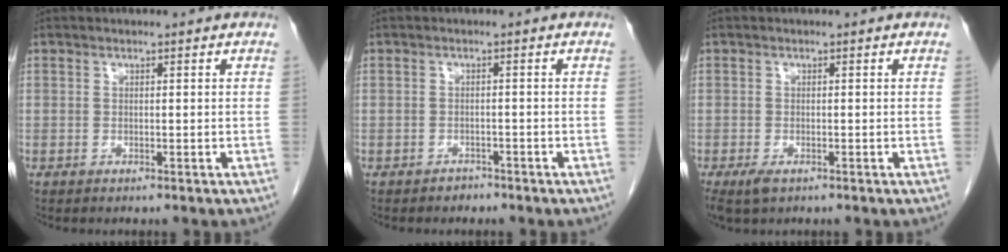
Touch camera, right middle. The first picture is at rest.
{"total": 1.3, "force": [-1.1, 0.7, 0.0], "torque": [-0.004, 0.002, -0.020]}
{"total": 2.6, "force": [-1.5, 1.1, 1.8], "torque": [-0.042, -0.007, -0.020]}